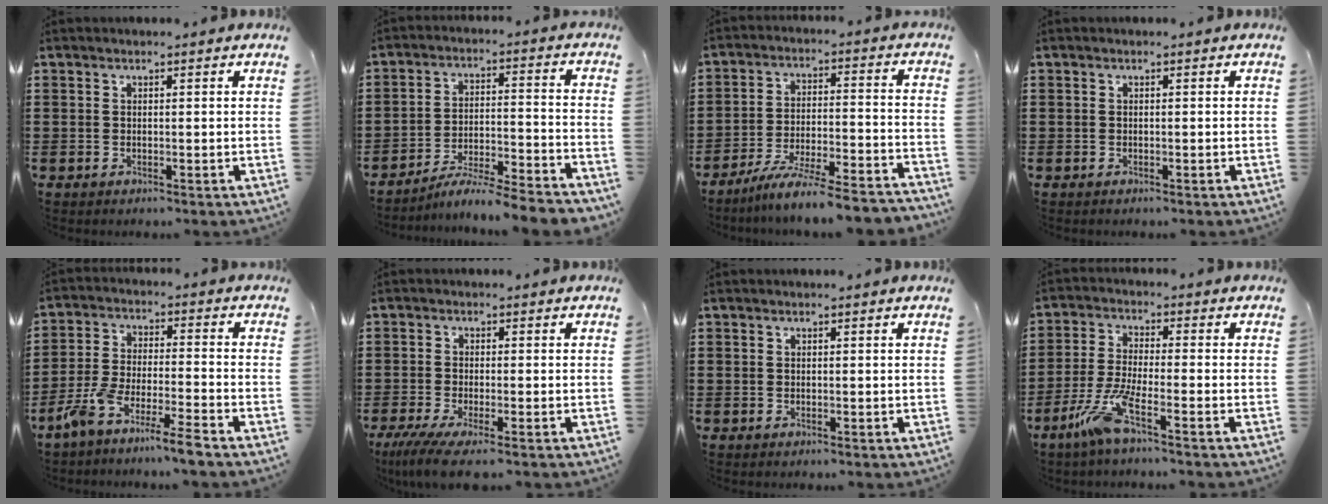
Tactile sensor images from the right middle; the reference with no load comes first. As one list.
[{"total": 6.6, "force": [-6.3, -0.4, 2.0], "torque": [-0.032, -0.006, -0.122]}, {"total": 7.9, "force": [-7.2, -0.5, 3.3], "torque": [-0.056, -0.005, -0.138]}, {"total": 0.5, "force": [-0.4, 0.4, -0.1], "torque": [0.002, 0.005, -0.010]}, {"total": 7.0, "force": [-6.3, -0.7, 3.1], "torque": [-0.073, -0.016, -0.126]}, {"total": 3.6, "force": [-2.6, 0.1, 2.5], "torque": [-0.064, -0.017, -0.054]}, {"total": 0.0}, {"total": 7.6, "force": [-4.3, 0.9, 6.1], "torque": [-0.145, -0.016, -0.085]}]